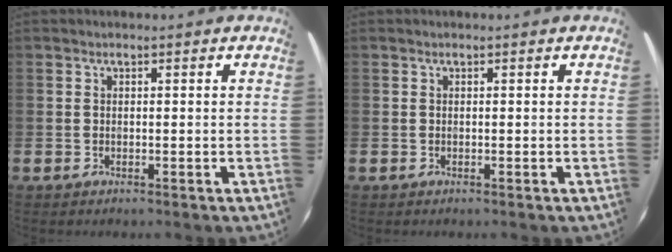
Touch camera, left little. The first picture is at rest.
{"total": 0.0}